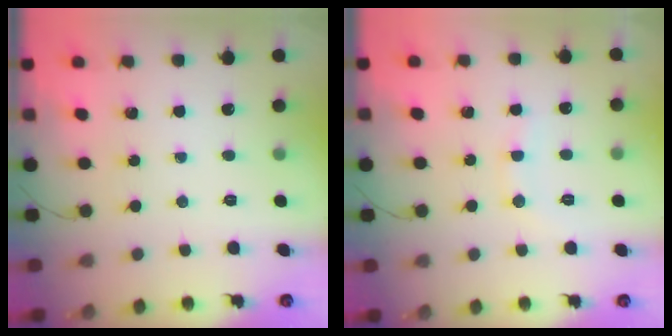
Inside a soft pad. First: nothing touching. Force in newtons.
{"total": 7.1, "press": 6.9, "slide": 1.4}